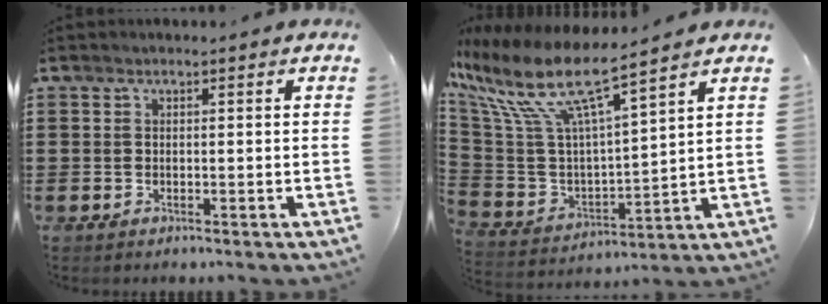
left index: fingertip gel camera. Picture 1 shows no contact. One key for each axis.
{"total": 11.1, "fx": 7.5, "fy": 2.3, "fz": 7.9, "tx": -0.192, "ty": -0.050, "tz": 0.120}